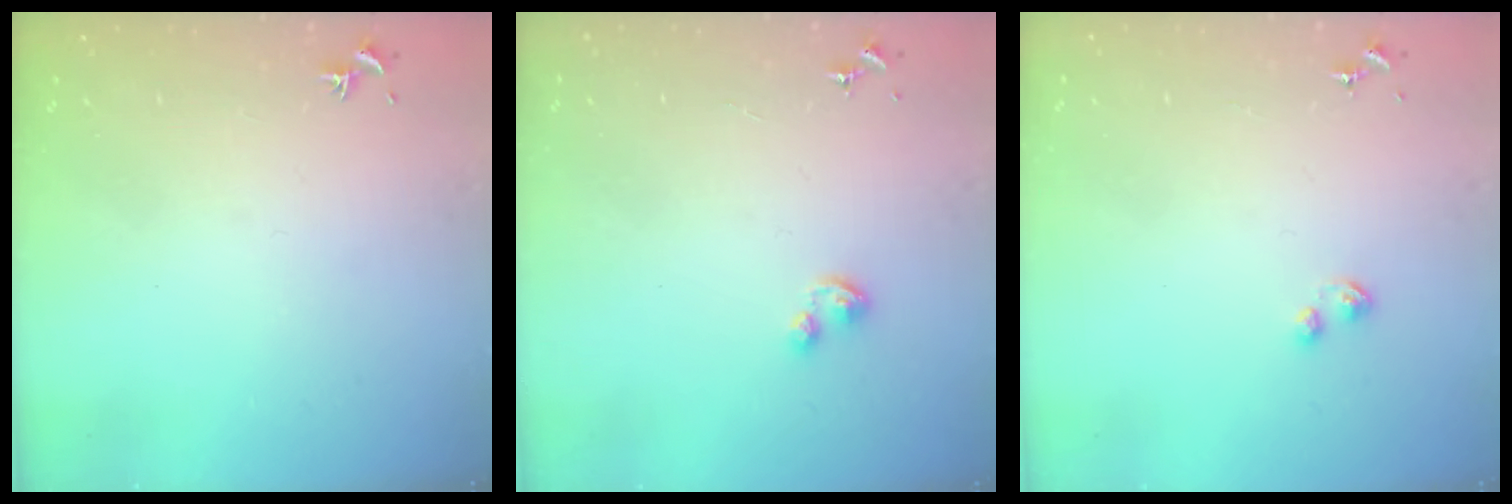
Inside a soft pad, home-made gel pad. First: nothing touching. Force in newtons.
{"total": 1.9, "press": 1.9, "slide": 0.3}
{"total": 2.9, "press": 2.9, "slide": 0.5}